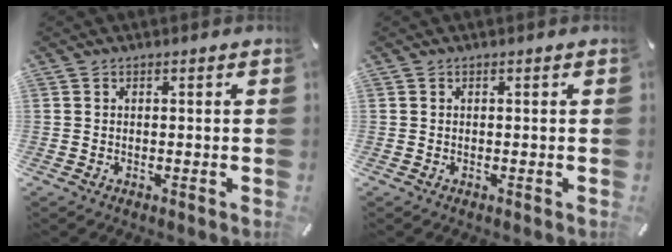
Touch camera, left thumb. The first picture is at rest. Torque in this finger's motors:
{"motor_torque": [0.00, 0.00, 0.00, 0.00, 0.00]}